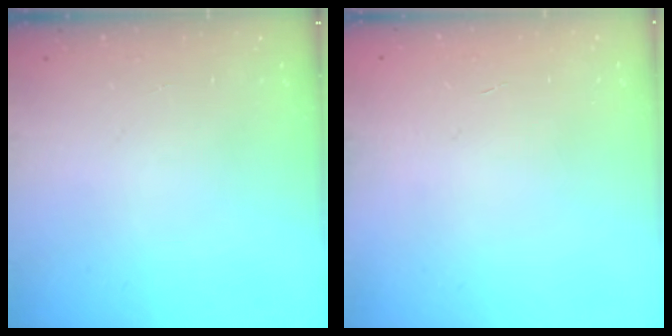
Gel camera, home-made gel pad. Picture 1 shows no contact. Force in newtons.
{"total": 0.6, "press": 0.6, "slide": 0.2}